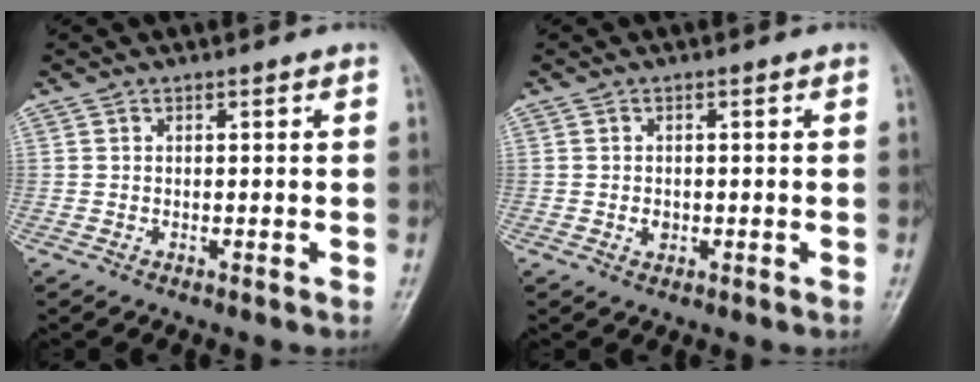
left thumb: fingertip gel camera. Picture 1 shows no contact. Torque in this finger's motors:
{"motor_torque": [-0.07, 0.09, 0.16, 0.07, 0.02]}